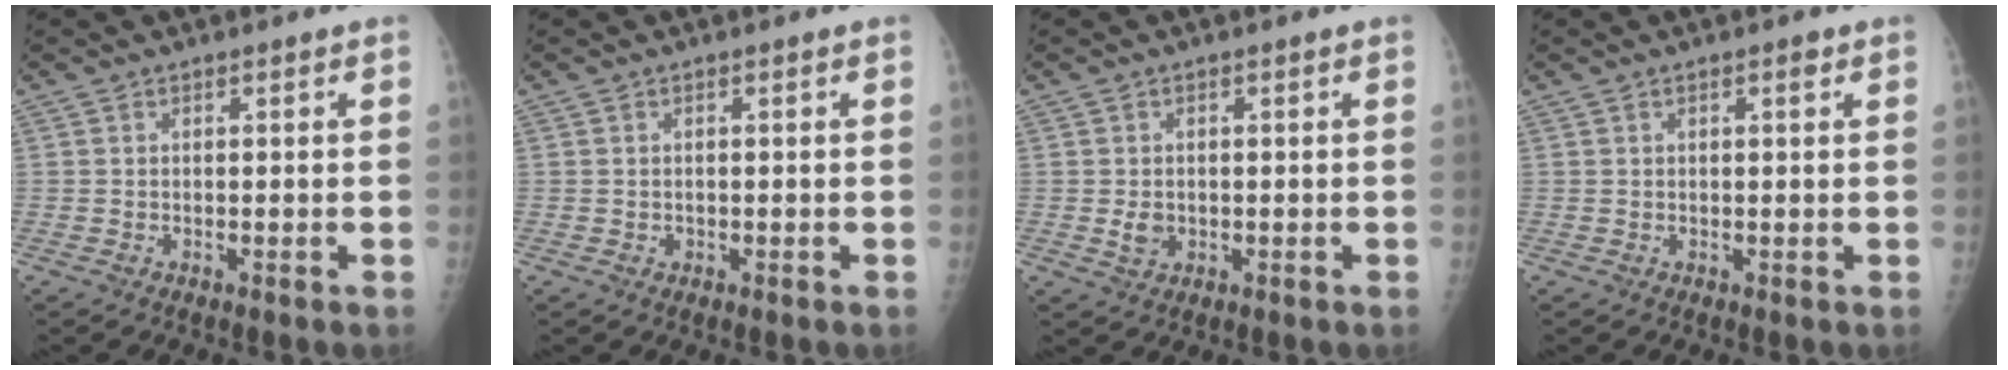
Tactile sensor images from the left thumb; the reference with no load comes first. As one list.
[{"total": 0.7, "force": [-0.2, 0.7, -0.1], "torque": [0.008, 0.001, -0.004]}, {"total": 2.6, "force": [-0.5, 2.2, 1.3], "torque": [-0.013, -0.001, -0.004]}, {"total": 1.5, "force": [0.7, 0.5, 1.2], "torque": [-0.016, 0.001, 0.008]}]